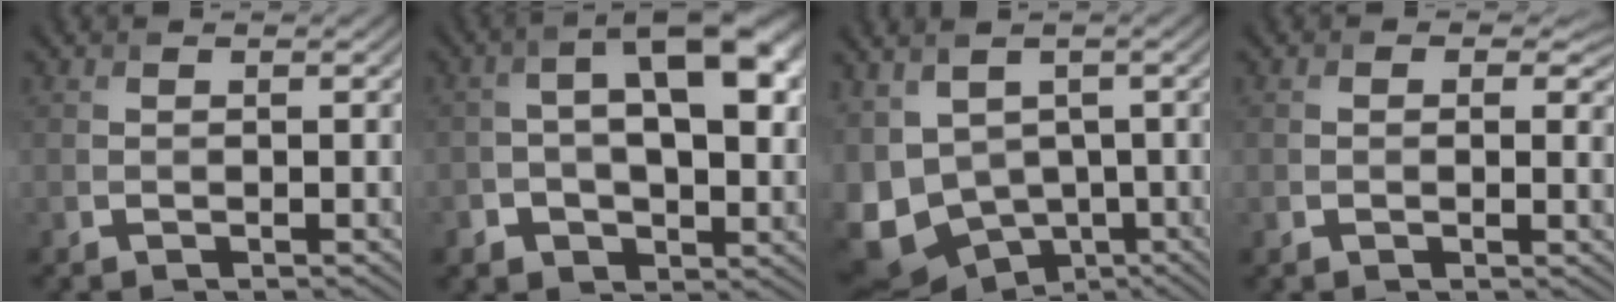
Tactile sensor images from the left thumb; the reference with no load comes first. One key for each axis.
{"total": 12.7, "fx": 1.2, "fy": 7.6, "fz": 10.1, "tx": -0.145, "ty": 0.001, "tz": 0.020}
{"total": 11.7, "fx": -2.4, "fy": 8.6, "fz": 7.5, "tx": -0.190, "ty": -0.030, "tz": -0.025}
{"total": 2.6, "fx": 0.5, "fy": 2.1, "fz": 1.5, "tx": -0.026, "ty": -0.012, "tz": 0.002}